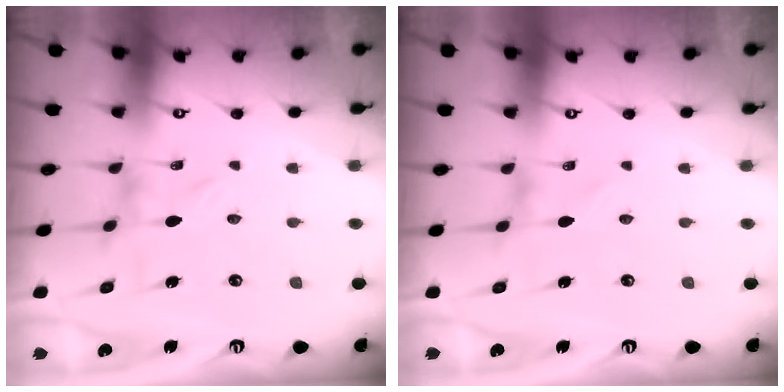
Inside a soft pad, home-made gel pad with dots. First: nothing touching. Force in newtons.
{"total": 0.0}